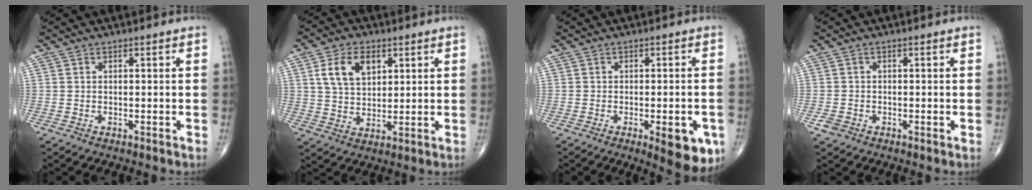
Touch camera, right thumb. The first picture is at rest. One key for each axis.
{"total": 8.9, "fx": 3.4, "fy": 5.7, "fz": 5.9, "tx": -0.092, "ty": -0.010, "tz": 0.066}
{"total": 9.2, "fx": -3.6, "fy": 3.1, "fz": 7.8, "tx": -0.076, "ty": 0.002, "tz": -0.037}
{"total": 1.7, "fx": -0.8, "fy": 1.3, "fz": 0.7, "tx": -0.011, "ty": 0.001, "tz": -0.016}